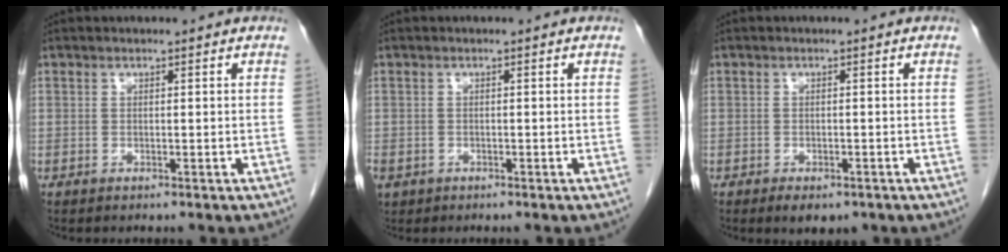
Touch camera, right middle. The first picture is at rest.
{"total": 3.2, "force": [-1.7, 2.4, 1.2], "torque": [-0.036, -0.006, -0.027]}
{"total": 3.8, "force": [-2.6, 1.9, 2.1], "torque": [-0.025, -0.003, -0.032]}